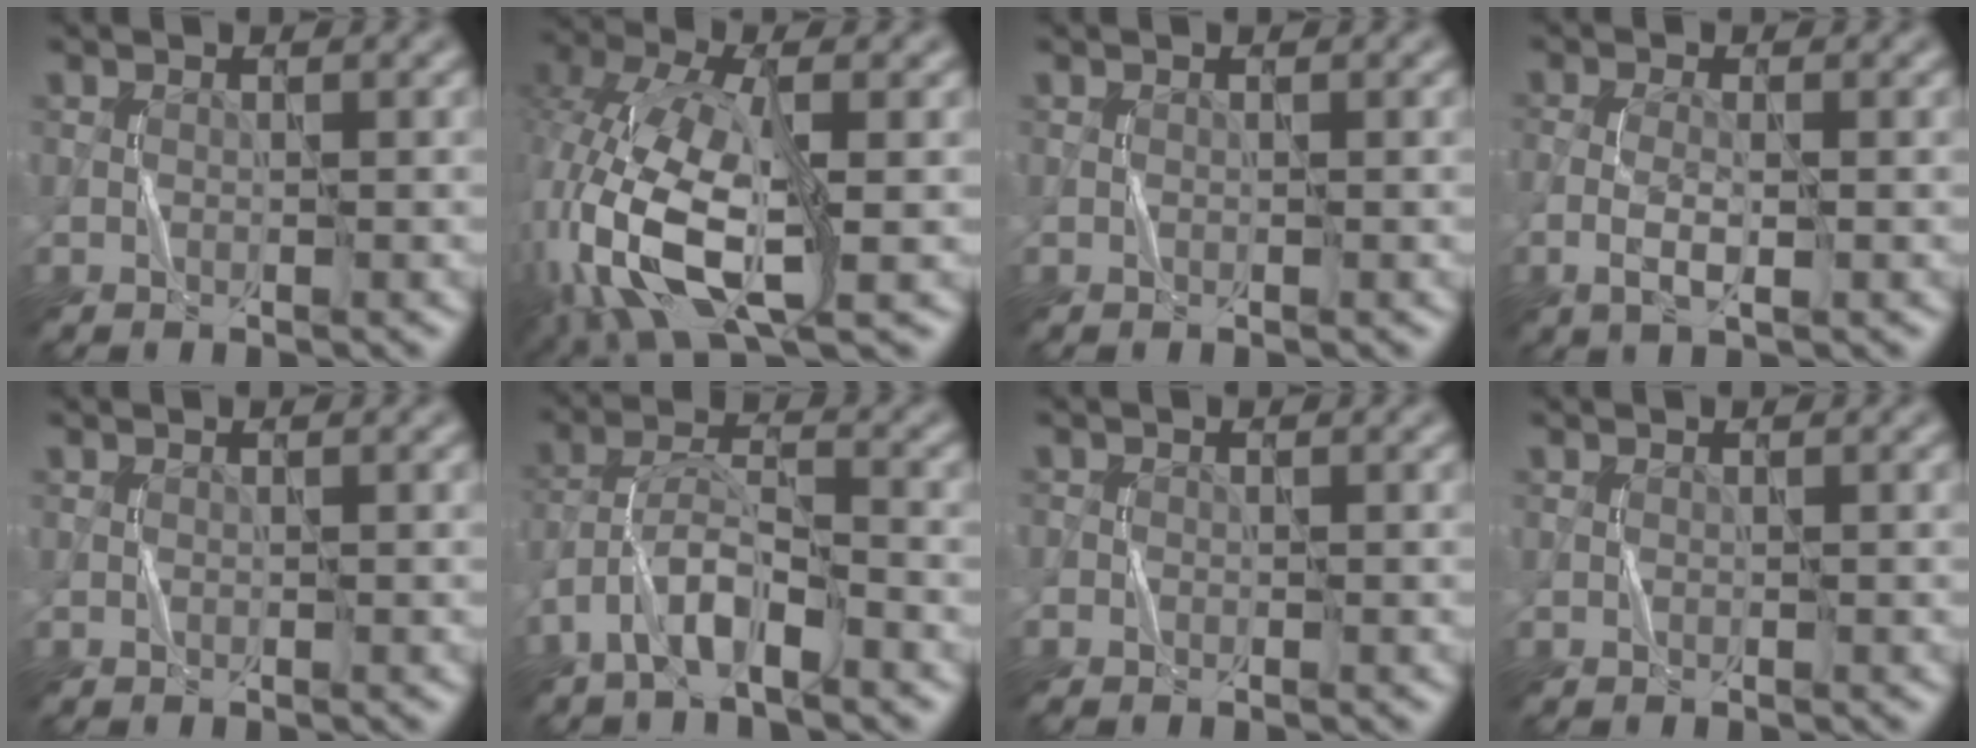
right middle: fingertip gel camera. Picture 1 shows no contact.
{"total": 11.7, "force": [-3.6, 5.6, 9.6], "torque": [-0.222, -0.005, -0.073]}
{"total": 0.0}
{"total": 2.5, "force": [-0.7, 0.8, 2.3], "torque": [-0.056, -0.004, -0.019]}
{"total": 0.0}
{"total": 5.6, "force": [-3.6, 1.5, 4.0], "torque": [-0.077, 0.008, -0.073]}
{"total": 0.7, "force": [-0.5, 0.5, 0.0], "torque": [0.001, -0.001, -0.012]}
{"total": 0.0}